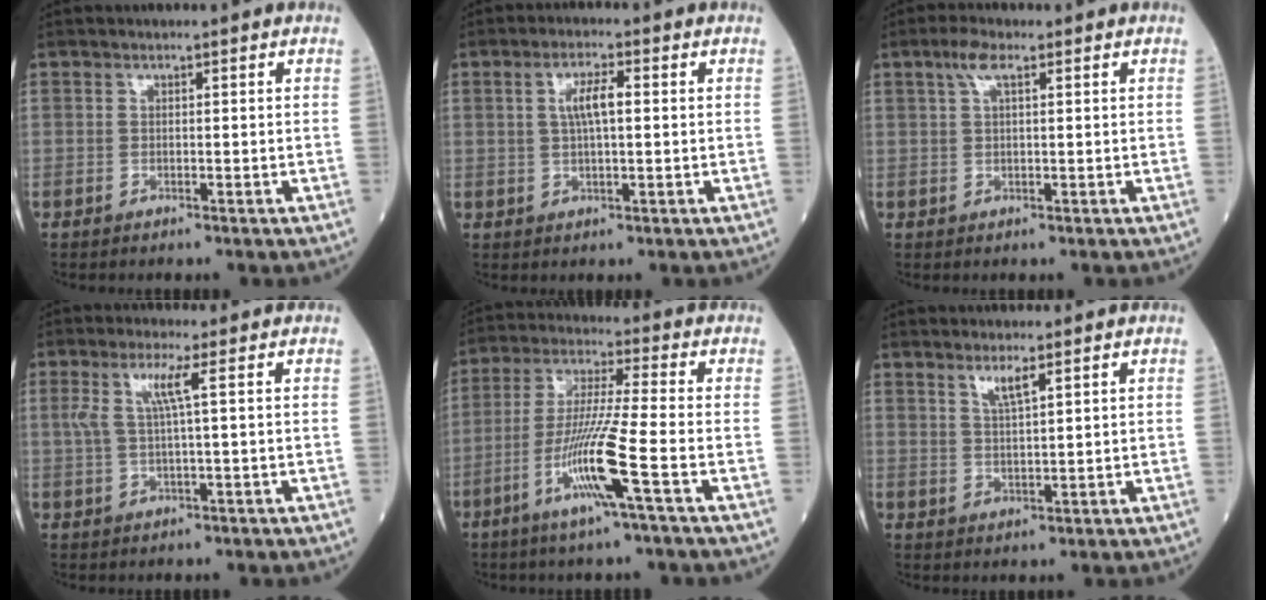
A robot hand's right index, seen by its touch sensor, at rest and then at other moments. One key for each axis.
{"total": 4.4, "fx": 0.7, "fy": 0.9, "fz": 4.2, "tx": -0.080, "ty": 0.009, "tz": 0.014}
{"total": 3.1, "fx": 1.6, "fy": 0.8, "fz": 2.5, "tx": -0.055, "ty": 0.013, "tz": 0.032}
{"total": 4.2, "fx": 1.2, "fy": -0.4, "fz": 4.0, "tx": -0.088, "ty": 0.009, "tz": 0.027}
{"total": 11.1, "fx": -4.5, "fy": -1.1, "fz": 10.1, "tx": -0.203, "ty": -0.015, "tz": -0.089}
{"total": 3.0, "fx": 1.9, "fy": 0.1, "fz": 2.2, "tx": -0.047, "ty": -0.003, "tz": 0.039}